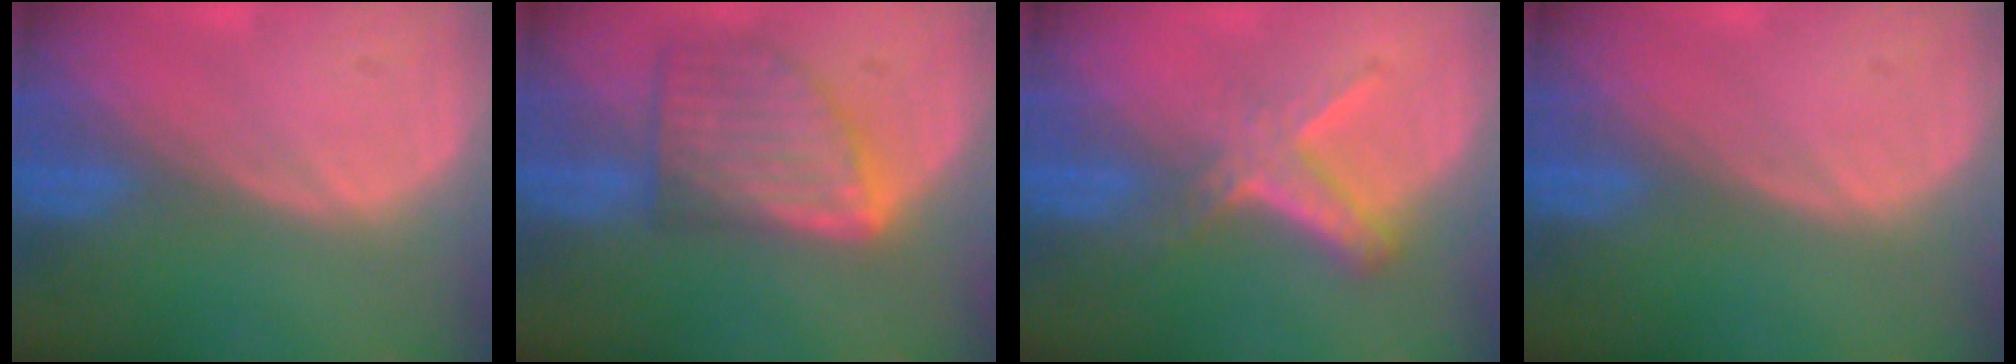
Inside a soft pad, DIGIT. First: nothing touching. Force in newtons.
{"total": 8.2, "press": 7.4, "slide": 3.4}
{"total": 5.9, "press": 5.1, "slide": 3.0}
{"total": 0.0}